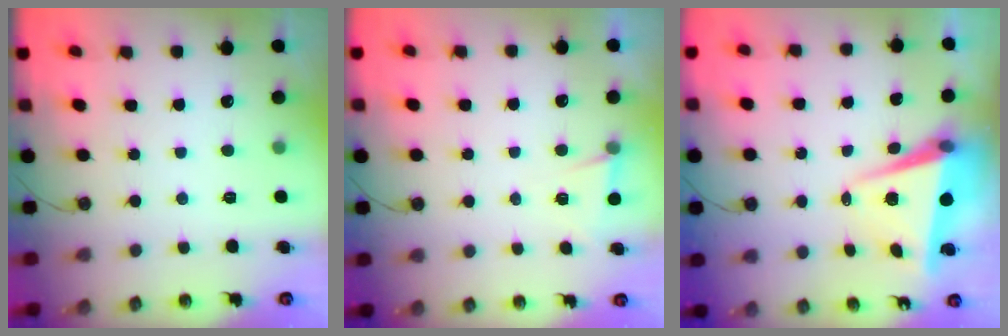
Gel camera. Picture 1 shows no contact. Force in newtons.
{"total": 3.6, "press": 1.9, "slide": 3.1}
{"total": 7.3, "press": 7.1, "slide": 1.3}